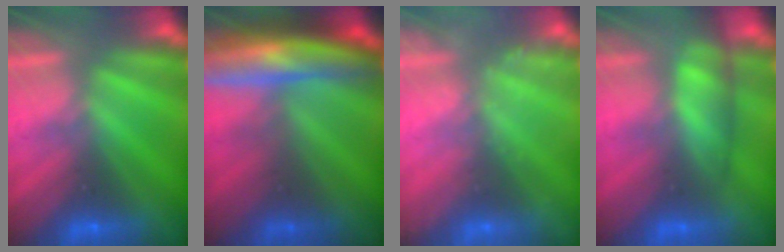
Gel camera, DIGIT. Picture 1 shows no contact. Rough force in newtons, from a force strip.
{"total": 6.4}
{"total": 2.5}
{"total": 4.8}